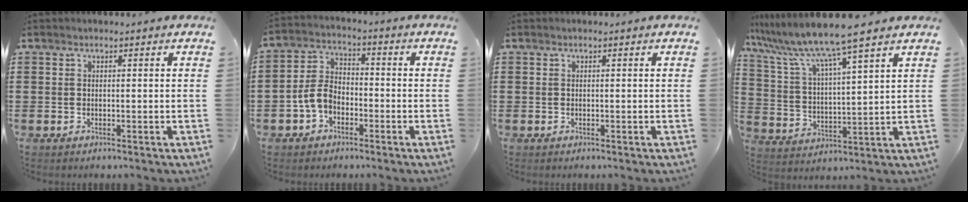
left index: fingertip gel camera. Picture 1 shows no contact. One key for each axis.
{"total": 5.4, "fx": -2.5, "fy": 3.5, "fz": 3.2, "tx": -0.087, "ty": 0.007, "tz": -0.056}
{"total": 0.0}
{"total": 9.1, "fx": 7.8, "fy": -0.7, "fz": 4.7, "tx": -0.124, "ty": -0.047, "tz": 0.126}